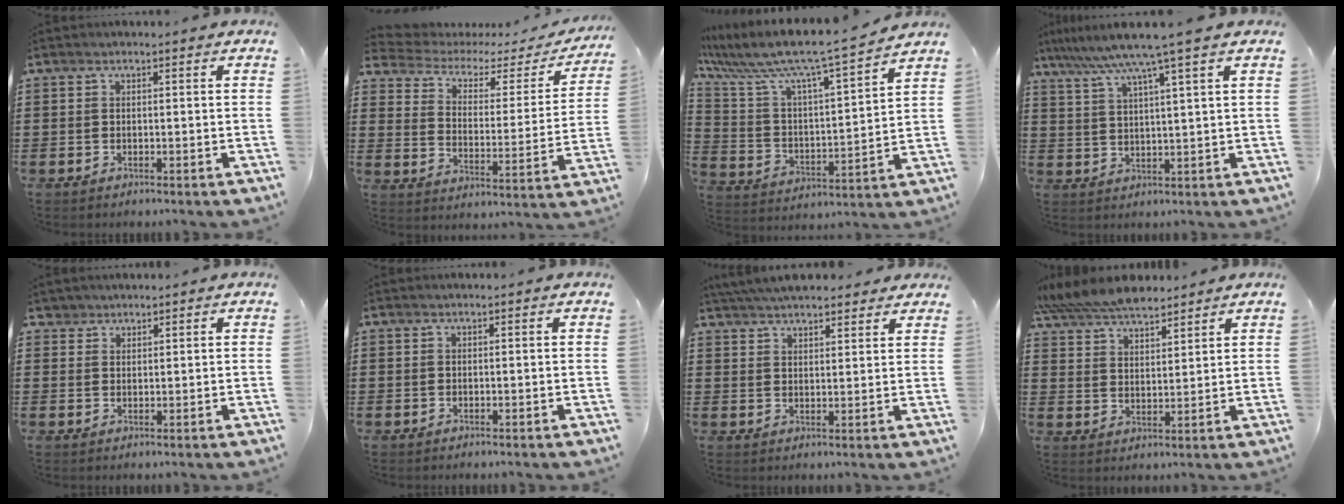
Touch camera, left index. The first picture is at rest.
{"total": 3.5, "force": [2.5, 2.0, 1.4], "torque": [-0.052, -0.016, 0.035]}
{"total": 8.7, "force": [7.5, 0.4, 4.5], "torque": [-0.123, -0.056, 0.117]}
{"total": 6.7, "force": [4.9, -0.8, 4.5], "torque": [-0.104, -0.021, 0.079]}
{"total": 2.0, "force": [1.7, 1.1, 0.0], "torque": [-0.007, 0.005, 0.034]}
{"total": 0.0}
{"total": 5.4, "force": [5.2, 0.7, 1.5], "torque": [-0.045, -0.013, 0.096]}
{"total": 6.9, "force": [6.5, 1.2, 2.0], "torque": [-0.063, -0.017, 0.121]}